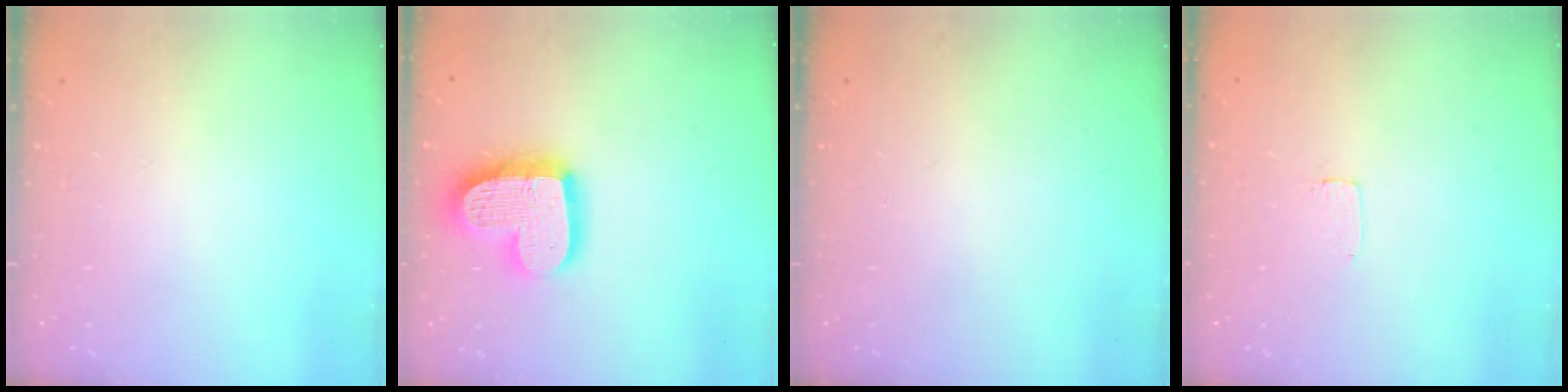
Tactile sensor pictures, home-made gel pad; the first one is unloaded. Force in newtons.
{"total": 17.7, "press": 17.7, "slide": 1.1}
{"total": 0.0}
{"total": 1.7, "press": 1.7, "slide": 0.1}